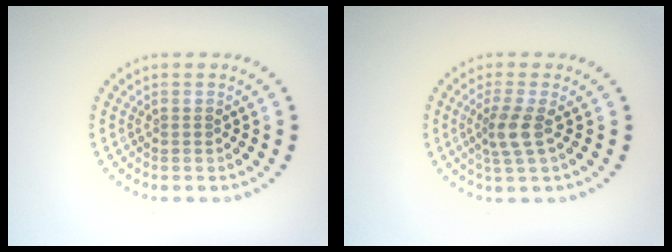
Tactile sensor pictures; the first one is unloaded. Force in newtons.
{"total": 2.5, "press": 1.9, "slide": 1.6}